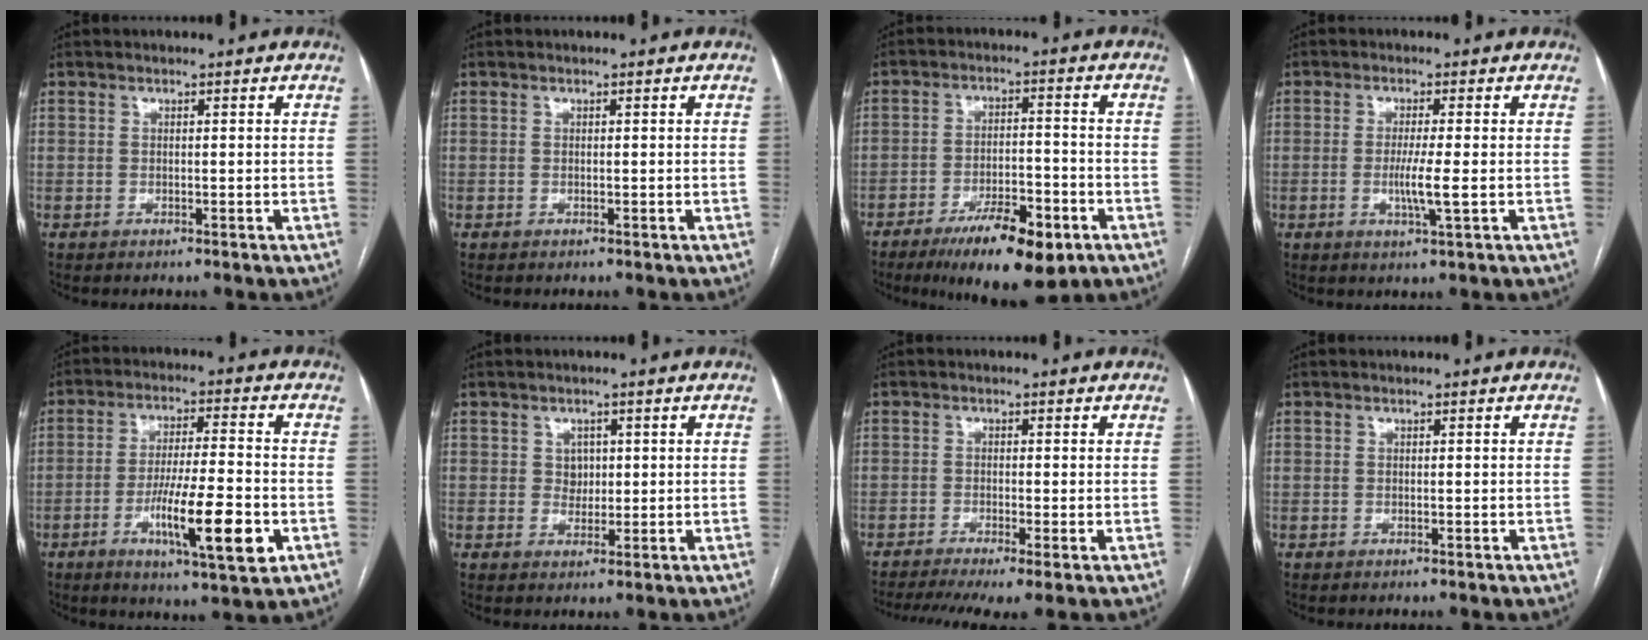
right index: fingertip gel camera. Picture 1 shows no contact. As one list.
[{"total": 0.0}, {"total": 12.4, "force": [-7.3, 3.5, 9.4], "torque": [-0.148, -0.007, -0.110]}, {"total": 4.4, "force": [-0.7, -0.4, 4.3], "torque": [-0.089, -0.011, -0.014]}, {"total": 13.0, "force": [-4.5, 1.4, 12.1], "torque": [-0.211, -0.015, -0.071]}, {"total": 2.4, "force": [0.7, 2.0, 1.1], "torque": [-0.009, 0.004, 0.014]}, {"total": 7.7, "force": [-5.1, 1.1, 5.6], "torque": [-0.094, -0.009, -0.087]}, {"total": 0.0}]